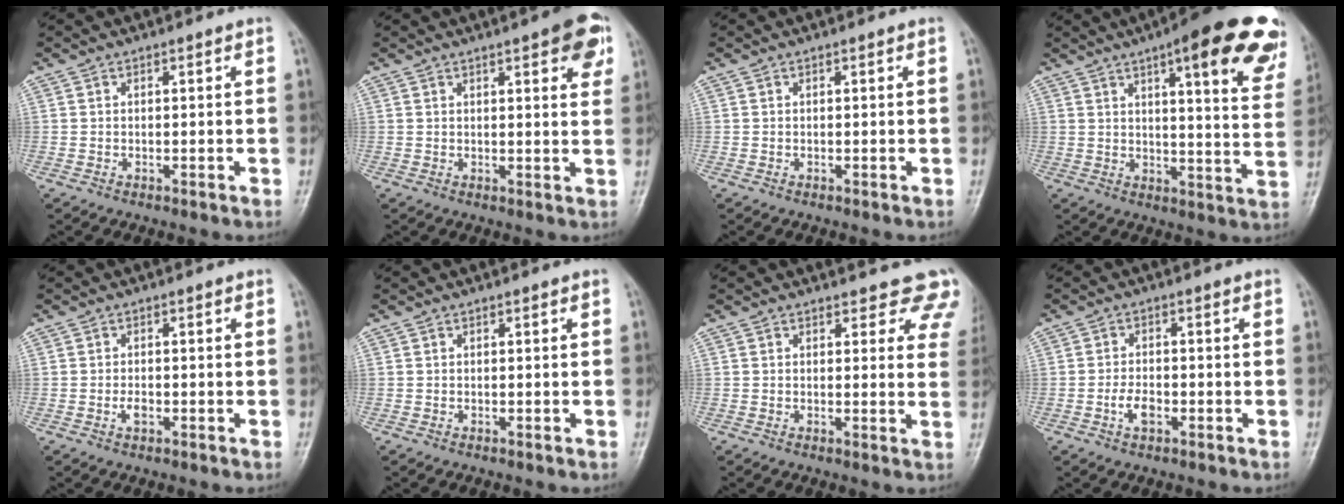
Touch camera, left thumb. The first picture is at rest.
{"total": 7.5, "force": [3.8, 2.3, 6.1], "torque": [-0.050, -0.011, 0.041]}
{"total": 0.0}
{"total": 22.8, "force": [13.2, 5.8, 17.7], "torque": [-0.191, -0.040, 0.155]}
{"total": 1.7, "force": [-0.7, 1.0, 1.2], "torque": [-0.014, 0.002, -0.014]}
{"total": 0.0}
{"total": 7.9, "force": [6.9, 3.4, 1.9], "torque": [0.039, -0.031, 0.049]}
{"total": 3.5, "force": [-1.5, 2.0, 2.5], "torque": [-0.040, 0.009, -0.029]}